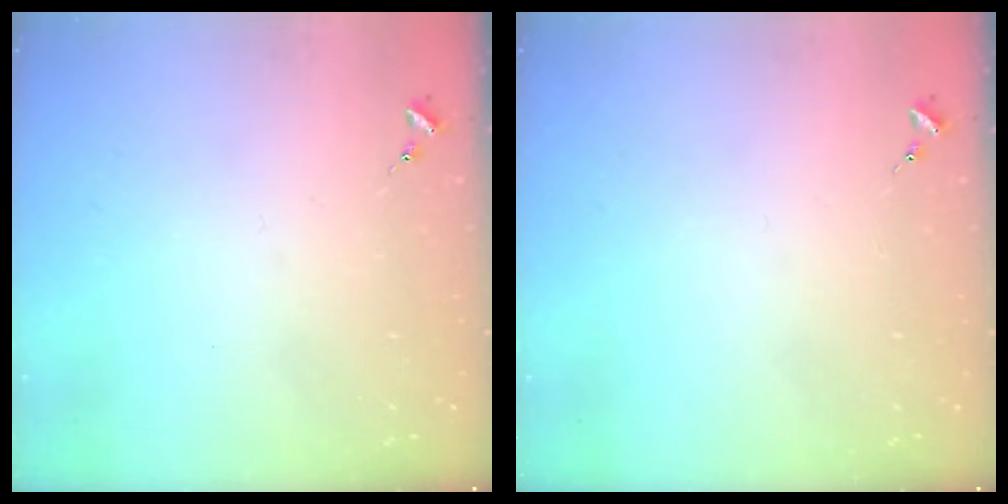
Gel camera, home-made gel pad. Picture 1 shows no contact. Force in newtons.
{"total": 0.0}